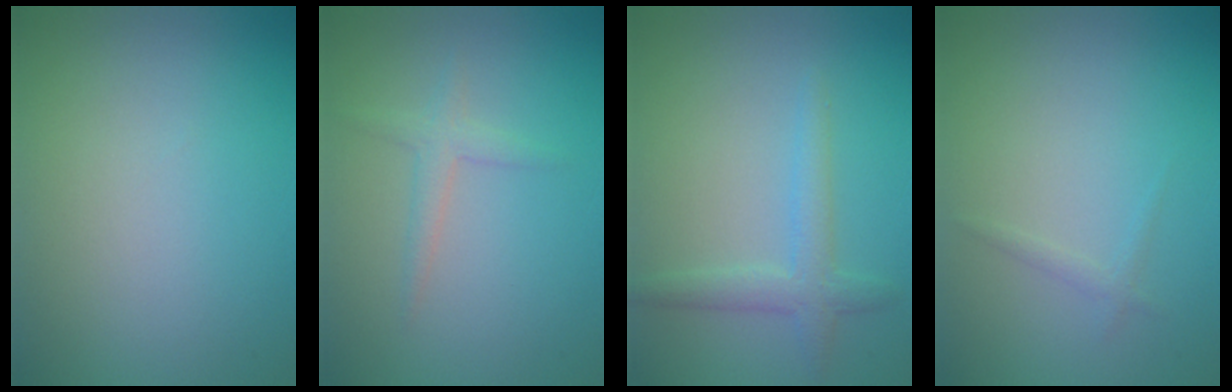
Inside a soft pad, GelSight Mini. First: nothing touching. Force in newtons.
{"total": 1.7, "press": 1.7, "slide": 0.1}
{"total": 2.4, "press": 2.4, "slide": 0.1}
{"total": 0.8, "press": 0.8, "slide": 0.1}